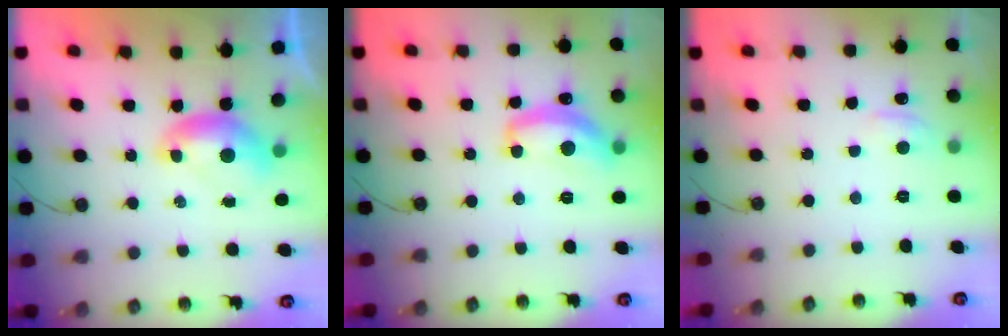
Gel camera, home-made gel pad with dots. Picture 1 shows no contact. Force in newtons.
{"total": 8.6, "press": 8.6, "slide": 0.9}
{"total": 0.7, "press": 0.2, "slide": 0.6}